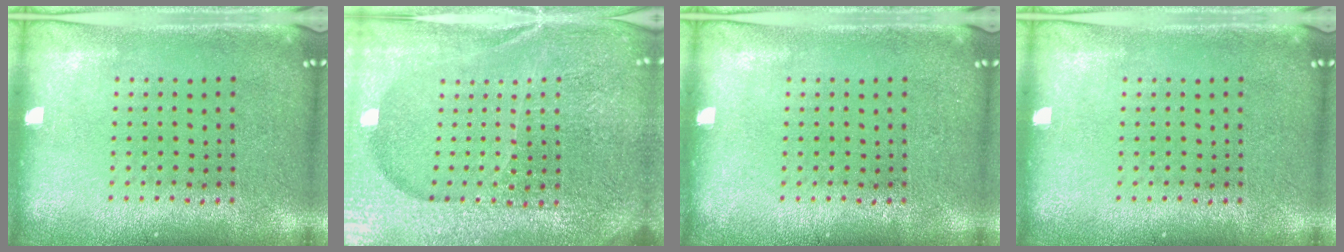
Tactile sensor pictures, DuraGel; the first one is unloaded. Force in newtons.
{"total": 5.6, "press": 5.0, "slide": 2.5}
{"total": 0.0}
{"total": 0.0}